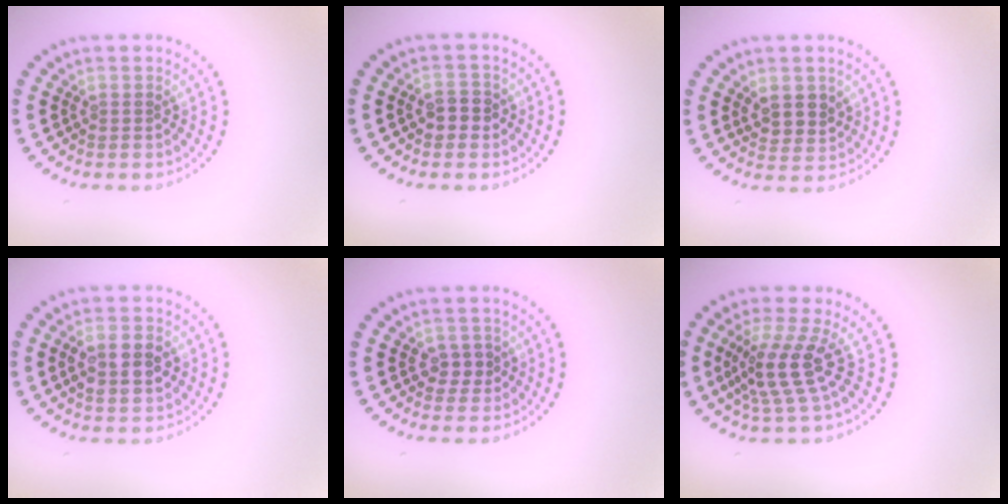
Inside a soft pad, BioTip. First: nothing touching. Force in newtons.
{"total": 1.8, "press": 1.8, "slide": 0.4}
{"total": 2.5, "press": 2.4, "slide": 0.9}
{"total": 3.6, "press": 3.6, "slide": 0.5}
{"total": 1.8, "press": 1.7, "slide": 0.5}
{"total": 4.3, "press": 3.1, "slide": 3.0}